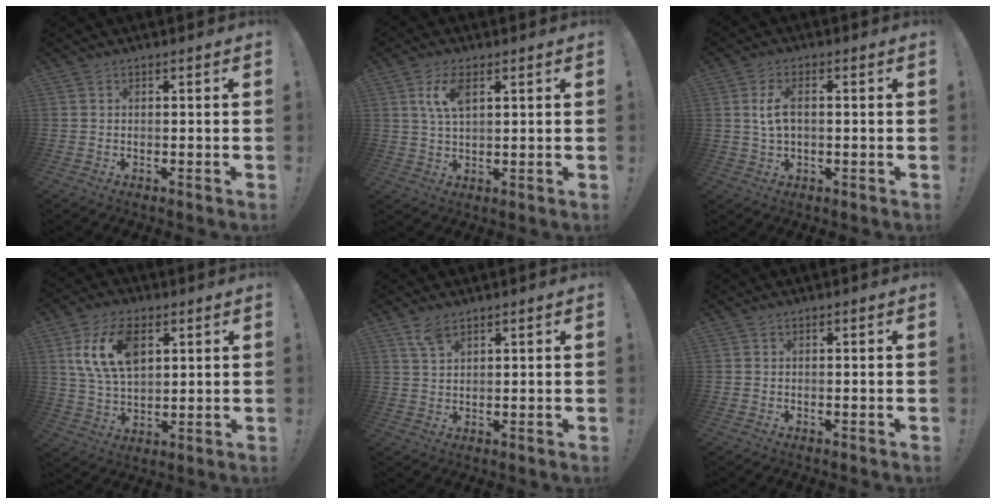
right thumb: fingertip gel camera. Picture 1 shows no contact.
{"total": 6.6, "force": [2.5, 3.1, 5.2], "torque": [-0.091, -0.002, 0.043]}
{"total": 5.4, "force": [0.6, 2.7, 4.7], "torque": [-0.085, 0.001, 0.009]}
{"total": 14.7, "force": [5.4, 9.0, 10.3], "torque": [-0.201, -0.003, 0.100]}
{"total": 4.6, "force": [3.2, 1.9, 2.7], "torque": [-0.046, -0.014, 0.059]}
{"total": 0.0}